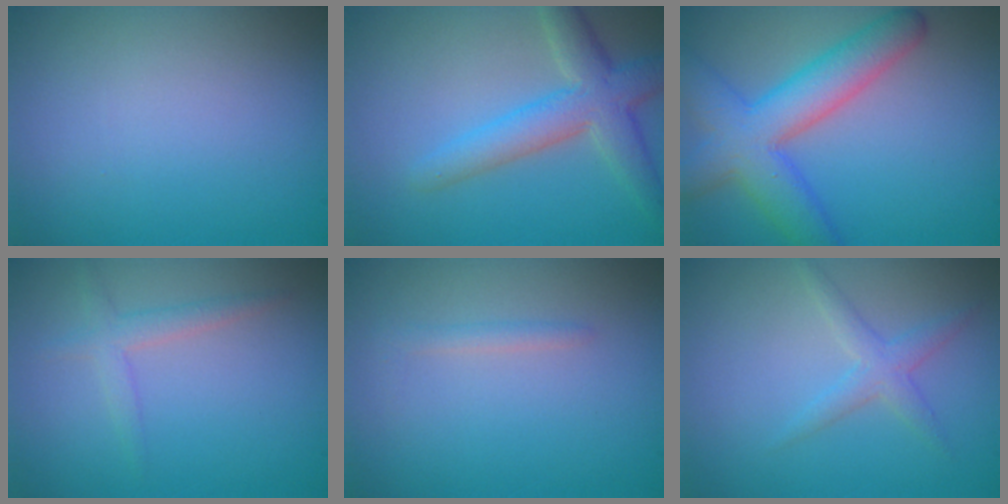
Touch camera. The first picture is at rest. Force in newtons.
{"total": 4.9, "press": 4.9, "slide": 0.2}
{"total": 7.0, "press": 7.0, "slide": 0.4}
{"total": 1.8, "press": 1.8, "slide": 0.0}
{"total": 0.9, "press": 0.9, "slide": 0.1}
{"total": 2.0, "press": 2.0, "slide": 0.1}